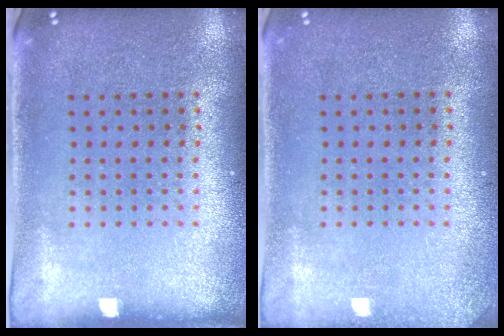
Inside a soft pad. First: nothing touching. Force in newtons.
{"total": 1.1, "press": 1.1, "slide": 0.1}